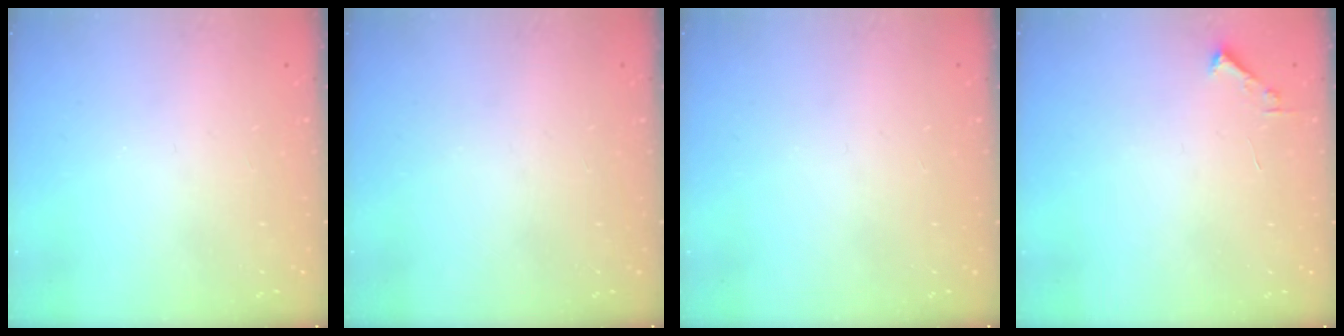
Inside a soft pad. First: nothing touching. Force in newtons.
{"total": 0.0}
{"total": 0.0}
{"total": 1.7, "press": 1.7, "slide": 0.2}